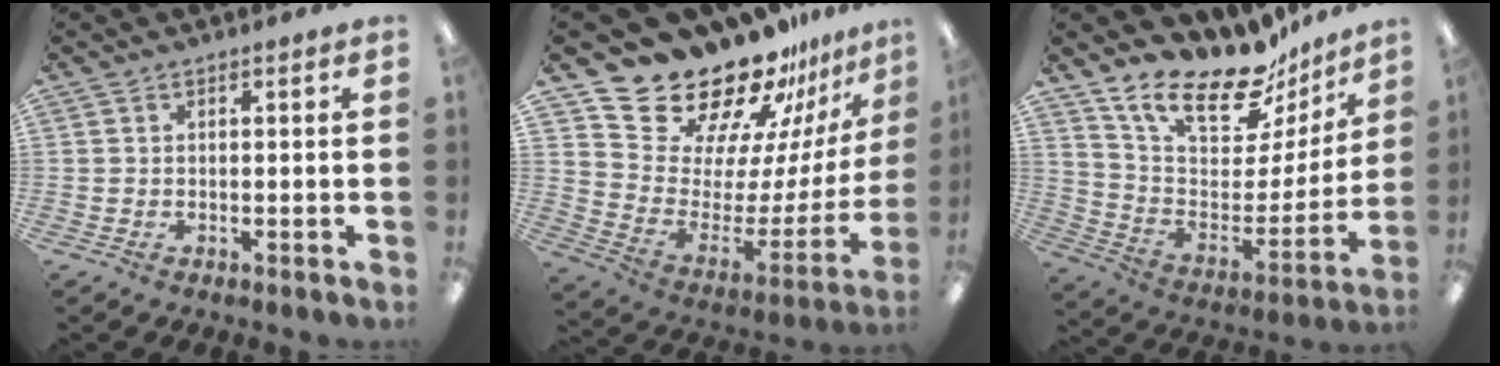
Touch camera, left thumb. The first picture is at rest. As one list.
[{"total": 22.8, "force": [20.1, 8.5, 6.6], "torque": [-0.112, -0.162, 0.367]}, {"total": 21.0, "force": [16.5, 8.0, 10.2], "torque": [-0.166, -0.126, 0.285]}]